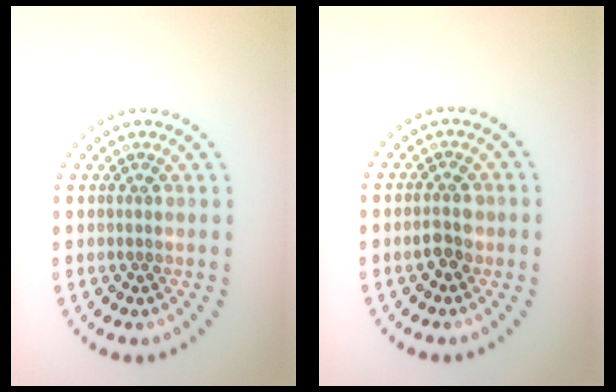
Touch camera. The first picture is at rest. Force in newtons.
{"total": 1.9, "press": 1.9, "slide": 0.2}